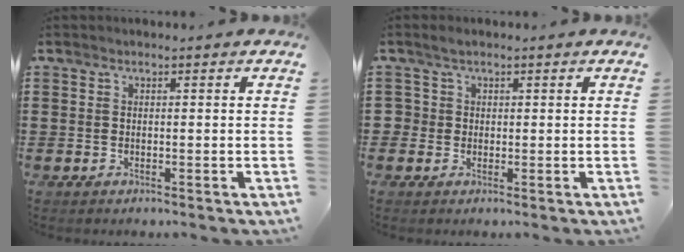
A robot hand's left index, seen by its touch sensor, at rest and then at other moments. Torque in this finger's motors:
{"motor_torque": [-0.06, -0.28, -0.08, -0.01]}